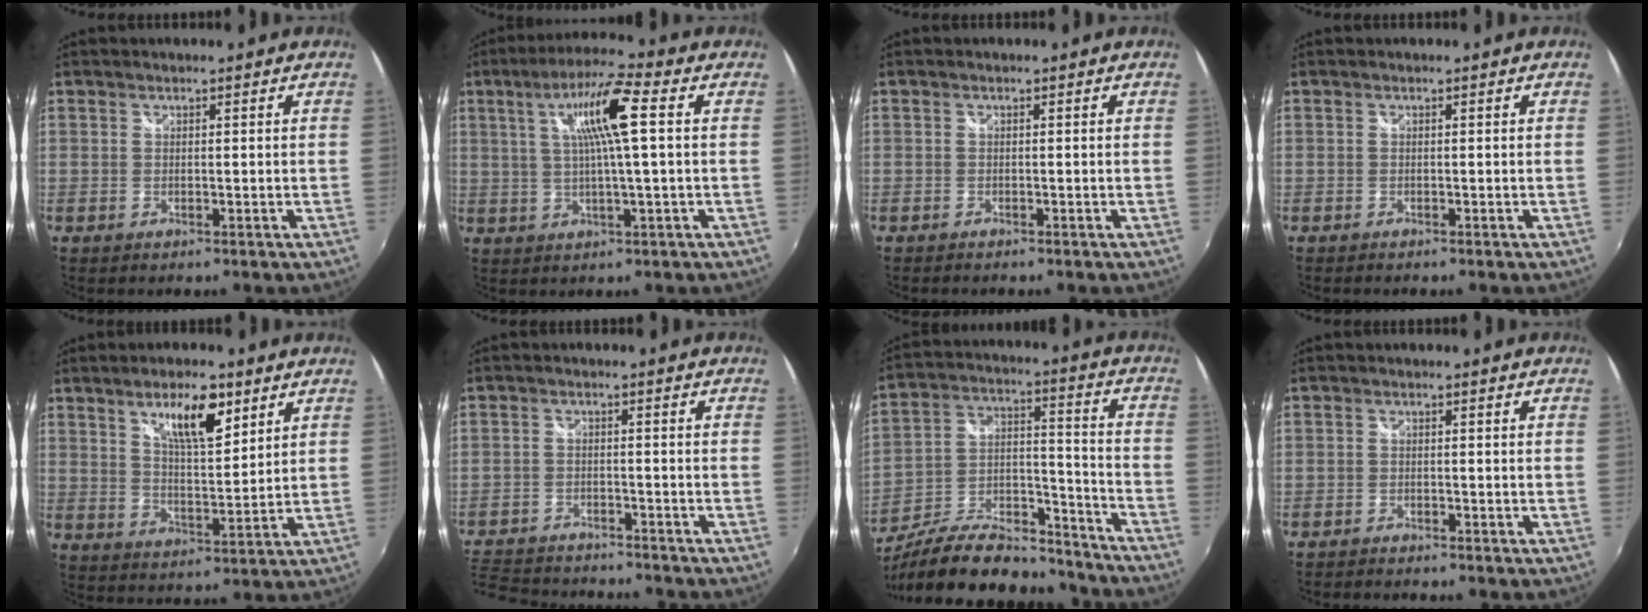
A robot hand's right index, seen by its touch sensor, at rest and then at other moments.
{"total": 10.6, "force": [2.6, 0.7, 10.2], "torque": [-0.183, 0.015, 0.046]}
{"total": 0.9, "force": [-0.8, 0.2, 0.2], "torque": [-0.006, -0.007, -0.016]}
{"total": 0.6, "force": [-0.5, 0.1, 0.2], "torque": [-0.004, -0.005, -0.011]}
{"total": 9.5, "force": [5.4, 2.9, 7.2], "torque": [-0.113, 0.001, 0.094]}
{"total": 14.3, "force": [-12.7, 4.2, 5.2], "torque": [-0.136, -0.009, -0.202]}
{"total": 24.6, "force": [-19.4, 8.2, 12.7], "torque": [-0.233, 0.006, -0.293]}
{"total": 2.6, "force": [-2.6, 0.3, 0.6], "torque": [-0.025, -0.011, -0.047]}